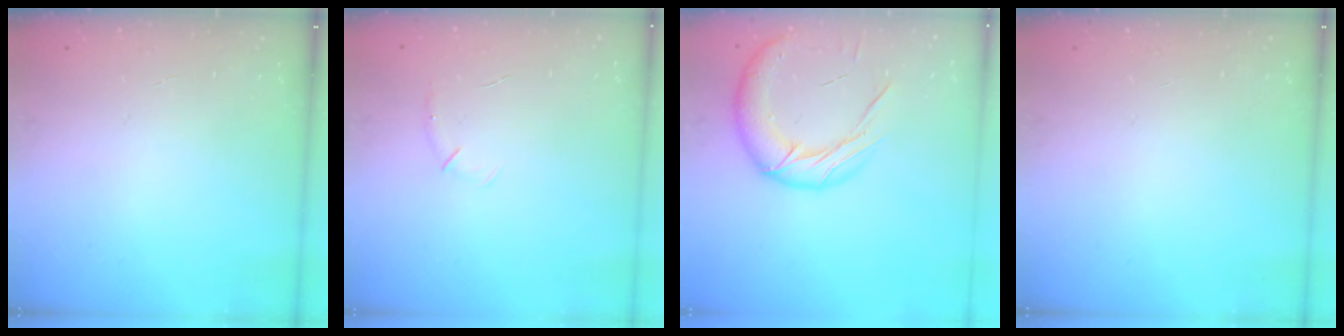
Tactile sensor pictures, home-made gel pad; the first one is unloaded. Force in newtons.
{"total": 4.1, "press": 4.0, "slide": 1.0}
{"total": 15.9, "press": 15.7, "slide": 1.9}
{"total": 0.0}